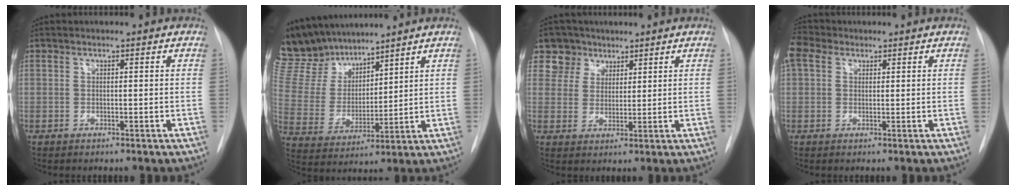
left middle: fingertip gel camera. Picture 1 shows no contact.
{"total": 12.5, "force": [11.5, 3.9, 3.3], "torque": [-0.080, 0.012, 0.235]}
{"total": 5.8, "force": [3.7, 4.4, -0.2], "torque": [0.012, 0.007, 0.069]}
{"total": 4.0, "force": [2.1, 2.8, 1.9], "torque": [-0.057, 0.025, 0.044]}